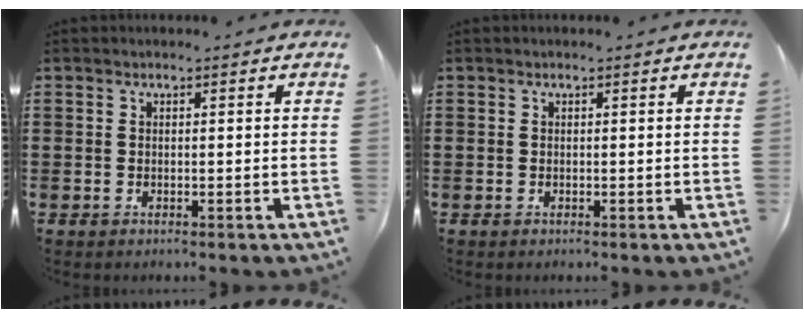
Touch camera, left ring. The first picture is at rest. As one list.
[{"total": 0.0}]